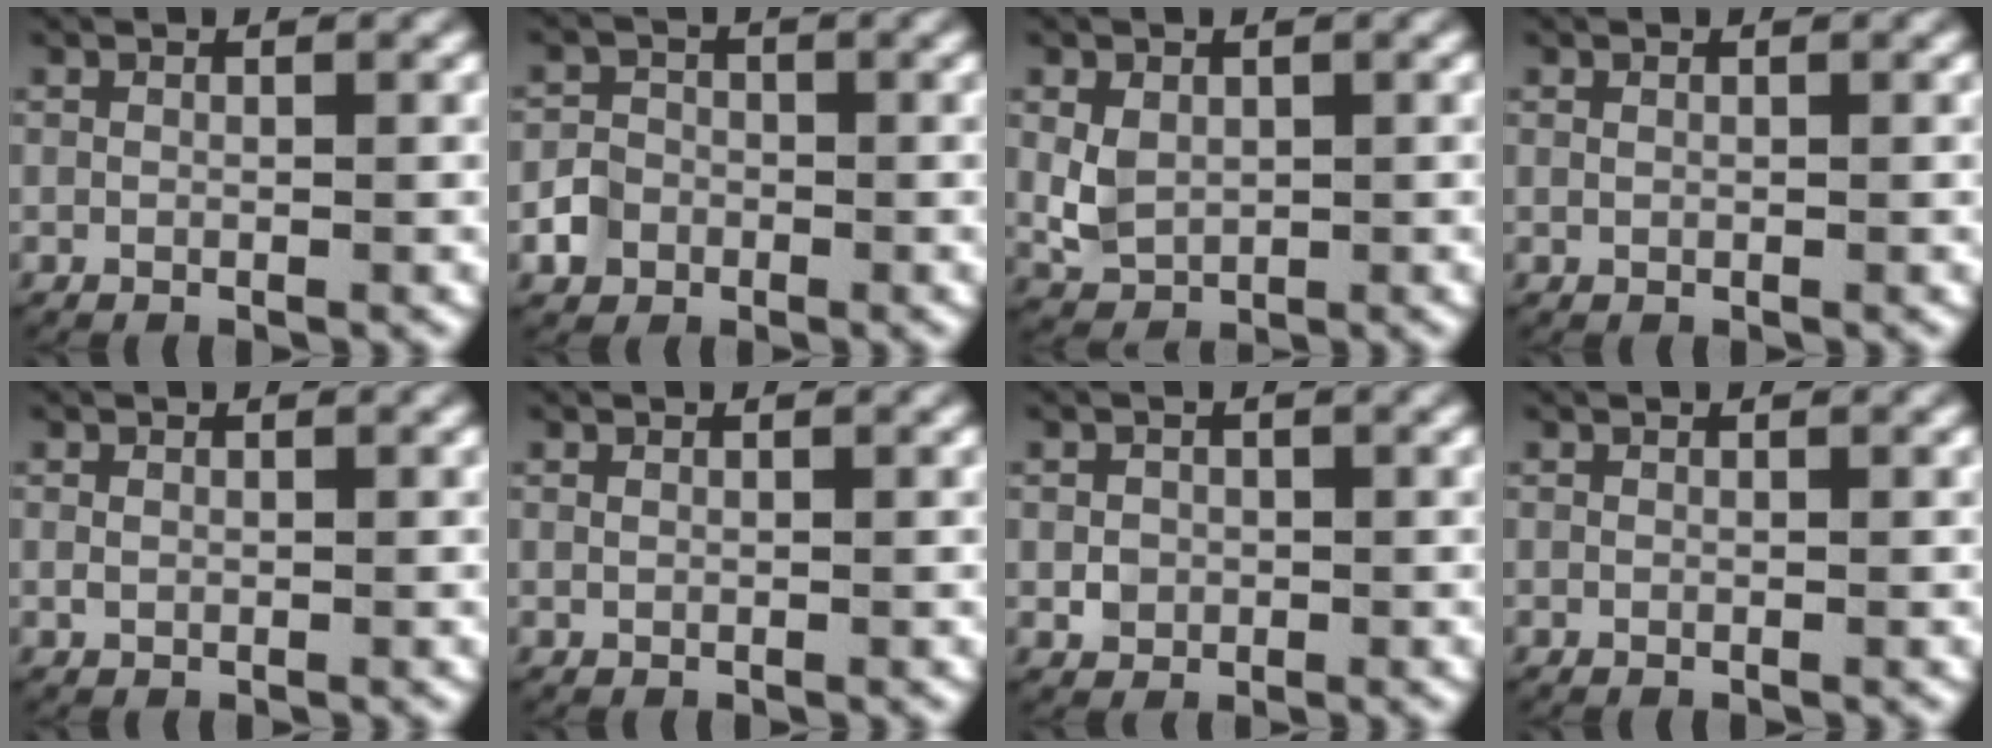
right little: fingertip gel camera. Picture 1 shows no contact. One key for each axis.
{"total": 2.4, "fx": -0.8, "fy": 2.2, "fz": 0.6, "tx": -0.013, "ty": 0.000, "tz": -0.019}
{"total": 2.9, "fx": 0.3, "fy": 2.4, "fz": 1.7, "tx": -0.047, "ty": -0.006, "tz": 0.014}
{"total": 0.0}
{"total": 0.5, "fx": 0.0, "fy": 0.4, "fz": 0.3, "tx": -0.011, "ty": 0.000, "tz": 0.002}
{"total": 0.0}
{"total": 1.3, "fx": -0.1, "fy": 1.2, "fz": 0.3, "tx": -0.007, "ty": 0.001, "tz": -0.003}
{"total": 0.0}